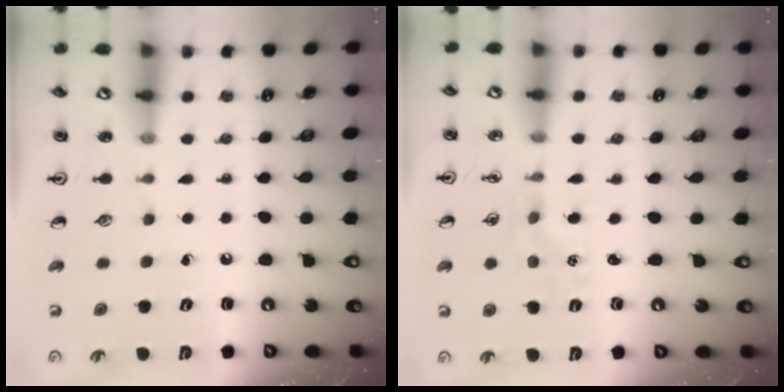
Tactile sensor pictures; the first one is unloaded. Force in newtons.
{"total": 1.0, "press": 0.9, "slide": 0.2}